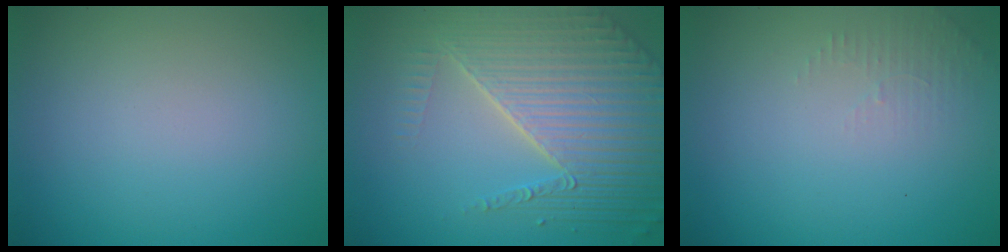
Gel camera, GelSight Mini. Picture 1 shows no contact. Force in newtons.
{"total": 7.2, "press": 5.5, "slide": 4.6}
{"total": 1.3, "press": 1.2, "slide": 0.3}